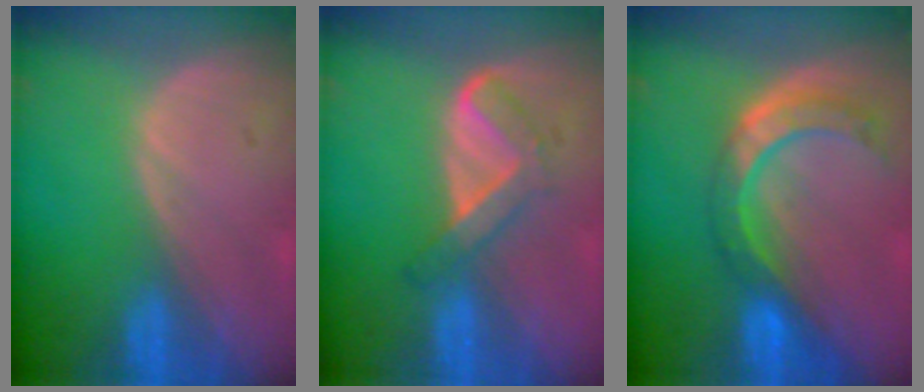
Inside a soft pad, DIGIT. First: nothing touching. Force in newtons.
{"total": 5.5, "press": 4.6, "slide": 3.1}
{"total": 8.6, "press": 7.2, "slide": 4.5}